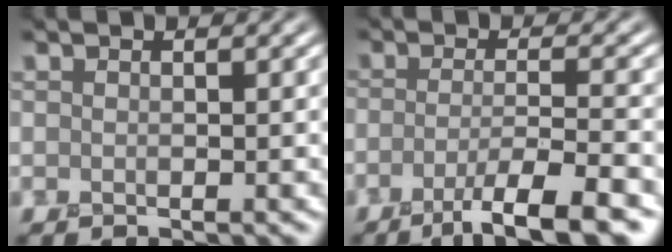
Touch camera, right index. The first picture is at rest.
{"total": 6.0, "force": [-3.4, 1.0, 4.9], "torque": [-0.074, -0.001, -0.064]}